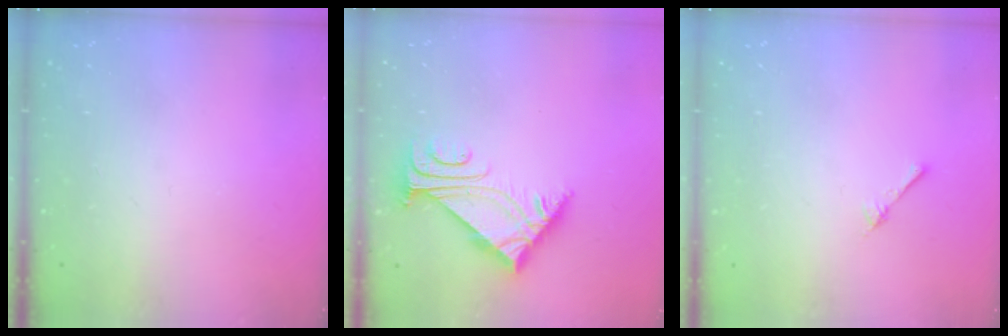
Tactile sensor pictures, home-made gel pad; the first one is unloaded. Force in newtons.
{"total": 5.5, "press": 5.4, "slide": 0.8}
{"total": 2.4, "press": 2.4, "slide": 0.3}